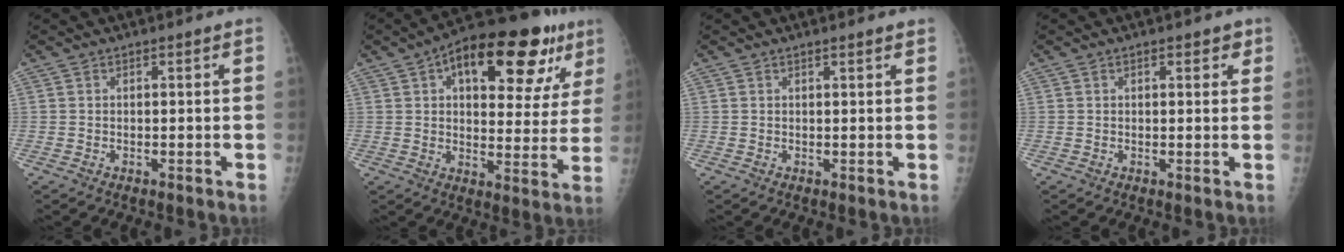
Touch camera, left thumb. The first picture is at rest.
{"total": 23.3, "force": [11.2, 10.5, 17.6], "torque": [-0.215, 0.005, 0.158]}
{"total": 1.4, "force": [1.2, 0.1, 0.8], "torque": [-0.005, 0.001, 0.016]}
{"total": 2.1, "force": [1.2, 1.1, 1.4], "torque": [-0.005, -0.003, 0.013]}